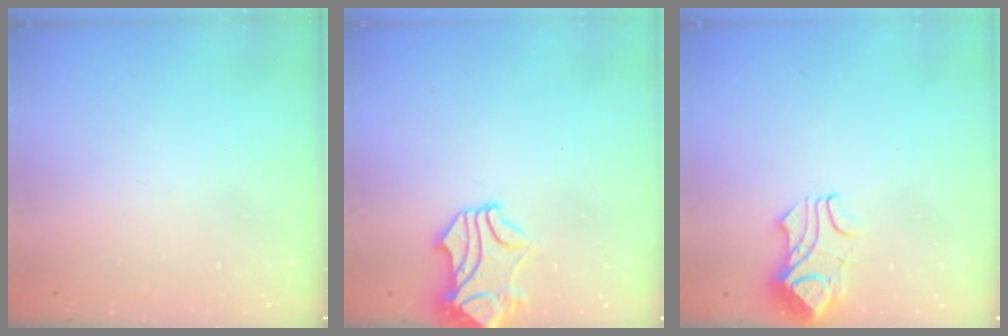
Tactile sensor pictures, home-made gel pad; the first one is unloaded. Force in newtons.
{"total": 1.7, "press": 1.2, "slide": 1.2}
{"total": 3.8, "press": 3.6, "slide": 1.1}